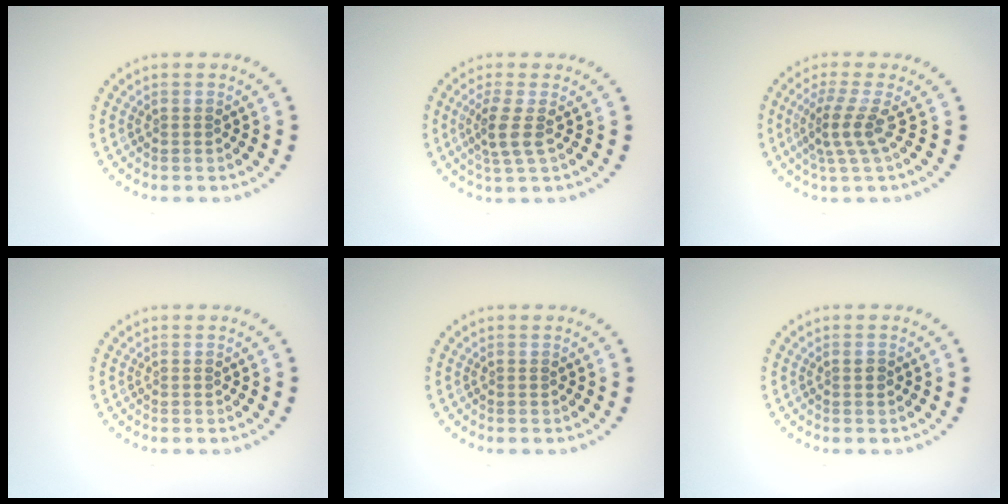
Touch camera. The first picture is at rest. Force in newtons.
{"total": 2.5, "press": 1.9, "slide": 1.6}
{"total": 3.0, "press": 2.0, "slide": 2.2}
{"total": 0.0}
{"total": 0.0}
{"total": 0.9, "press": 0.8, "slide": 0.1}